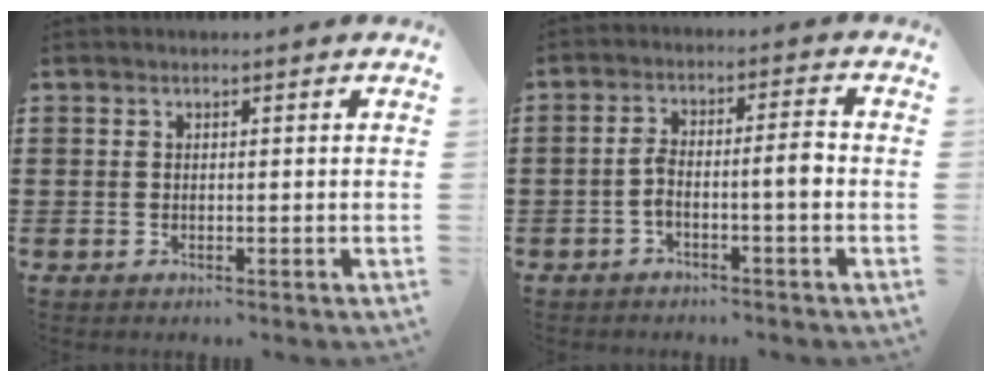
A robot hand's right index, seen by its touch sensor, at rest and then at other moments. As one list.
[{"total": 4.5, "force": [-1.5, 0.8, 4.2], "torque": [-0.078, 0.004, -0.031]}]